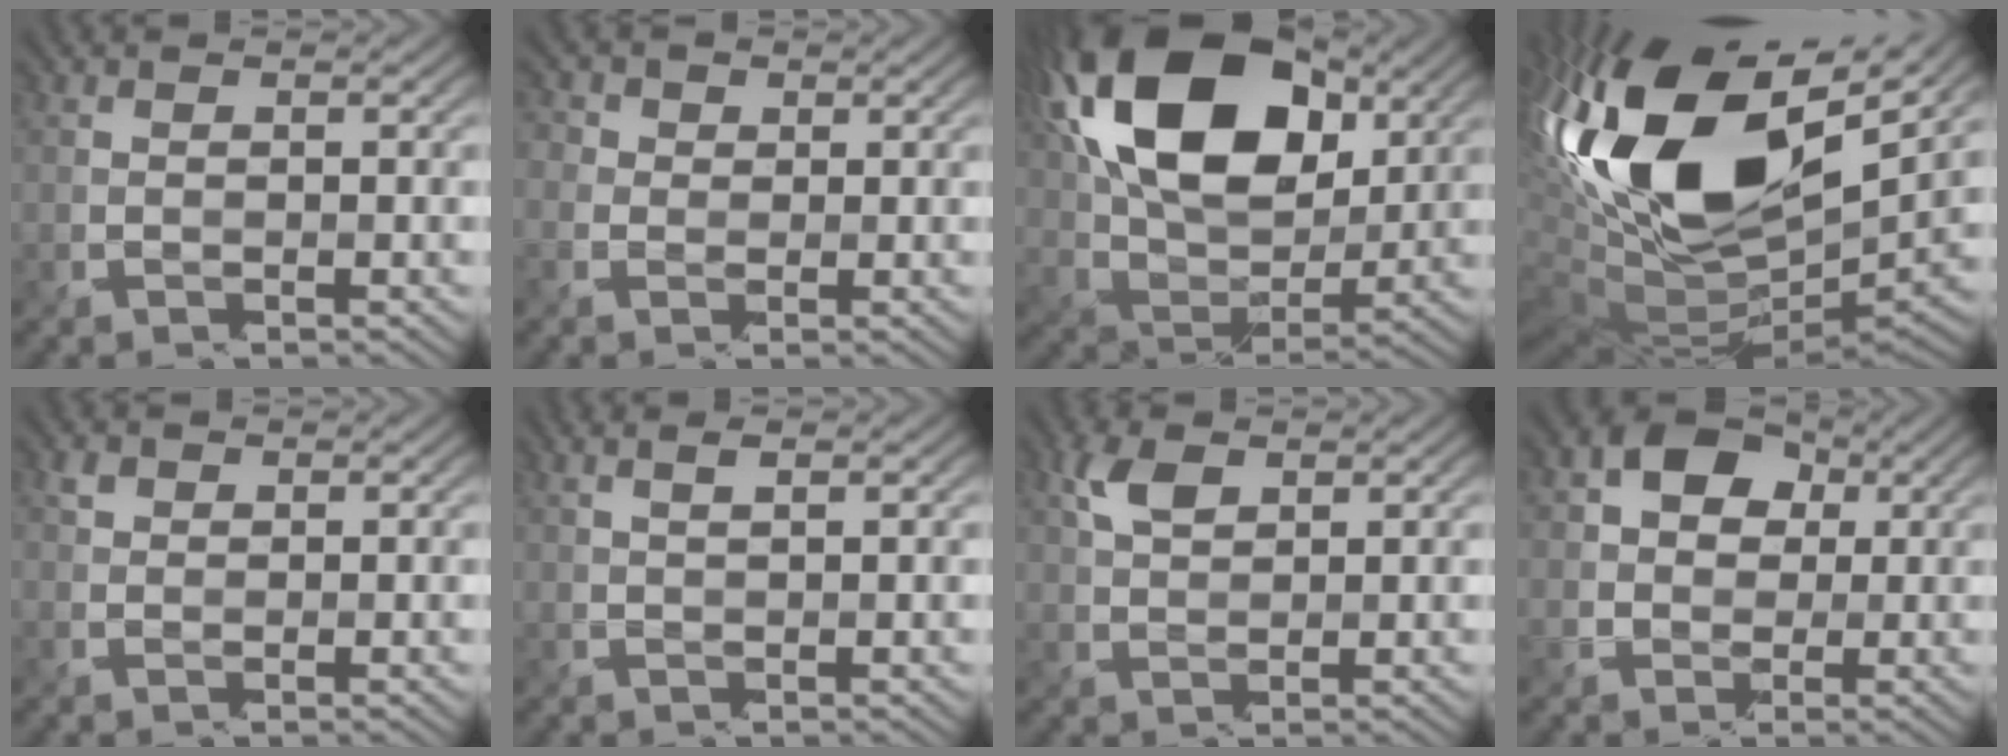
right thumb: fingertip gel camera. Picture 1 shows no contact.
{"total": 4.4, "force": [1.5, 3.7, 1.9], "torque": [-0.068, 0.020, 0.010]}
{"total": 18.6, "force": [6.8, 11.2, 13.3], "torque": [-0.277, 0.034, 0.117]}
{"total": 20.4, "force": [5.0, 10.7, 16.6], "torque": [-0.378, 0.011, 0.096]}
{"total": 0.9, "force": [0.2, 0.8, 0.5], "torque": [-0.009, 0.004, 0.005]}
{"total": 1.8, "force": [0.9, 0.0, 1.6], "torque": [-0.037, 0.007, 0.026]}
{"total": 3.4, "force": [1.5, 1.7, 2.6], "torque": [-0.061, 0.007, 0.032]}
{"total": 8.4, "force": [2.1, 6.8, 4.4], "torque": [-0.092, 0.039, 0.017]}